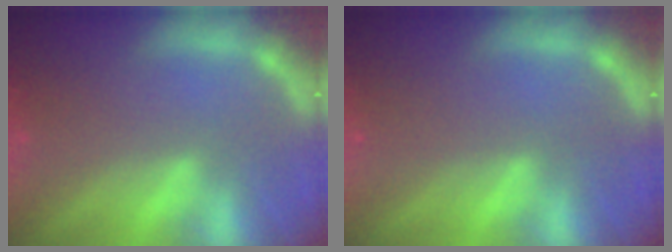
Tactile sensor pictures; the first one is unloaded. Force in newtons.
{"total": 0.0}